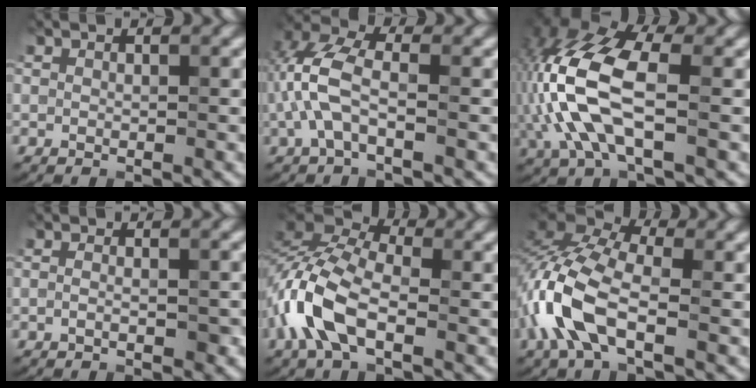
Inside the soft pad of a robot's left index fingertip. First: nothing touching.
{"total": 4.9, "force": [-0.9, 2.2, 4.3], "torque": [-0.109, 0.016, -0.028]}
{"total": 9.8, "force": [-1.2, 4.7, 8.5], "torque": [-0.200, 0.017, -0.034]}
{"total": 1.6, "force": [-0.8, 0.6, 1.3], "torque": [-0.027, 0.000, -0.015]}
{"total": 7.8, "force": [-3.0, 4.0, 6.0], "torque": [-0.143, 0.009, -0.075]}
{"total": 8.7, "force": [-2.9, 4.2, 7.0], "torque": [-0.174, 0.011, -0.074]}